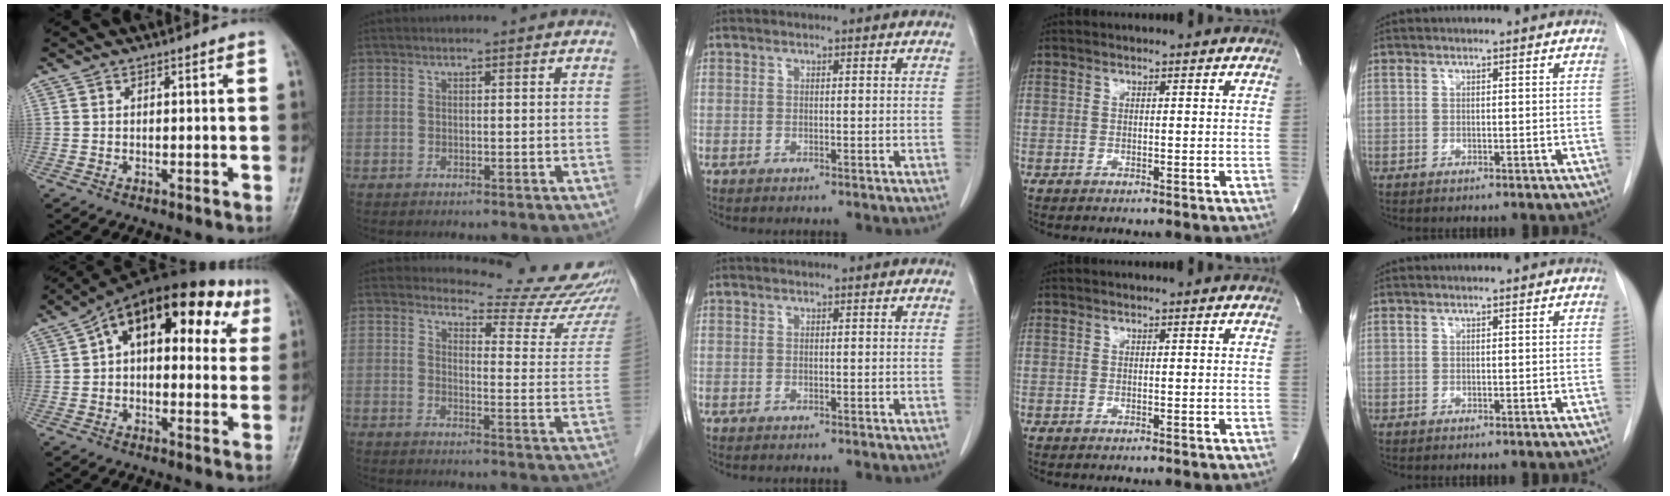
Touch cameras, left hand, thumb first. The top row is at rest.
{"thumb": {"total": 20.0, "force": [6.4, 11.1, 15.4], "torque": [-0.179, 0.039, 0.083]}, "index": {"total": 17.6, "force": [17.1, 2.6, 3.1], "torque": [-0.018, -0.108, 0.169]}}